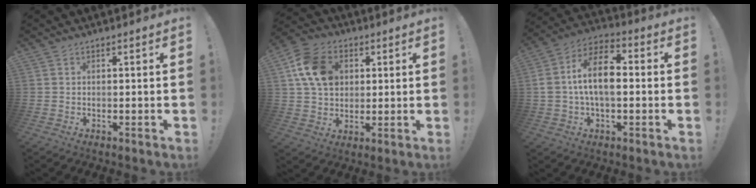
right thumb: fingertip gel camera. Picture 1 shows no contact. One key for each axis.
{"total": 14.2, "fx": 4.1, "fy": 11.0, "fz": 8.0, "tx": -0.135, "ty": 0.004, "tz": 0.086}
{"total": 14.0, "fx": 0.3, "fy": 7.9, "fz": 11.6, "tx": -0.216, "ty": 0.011, "tz": 0.005}